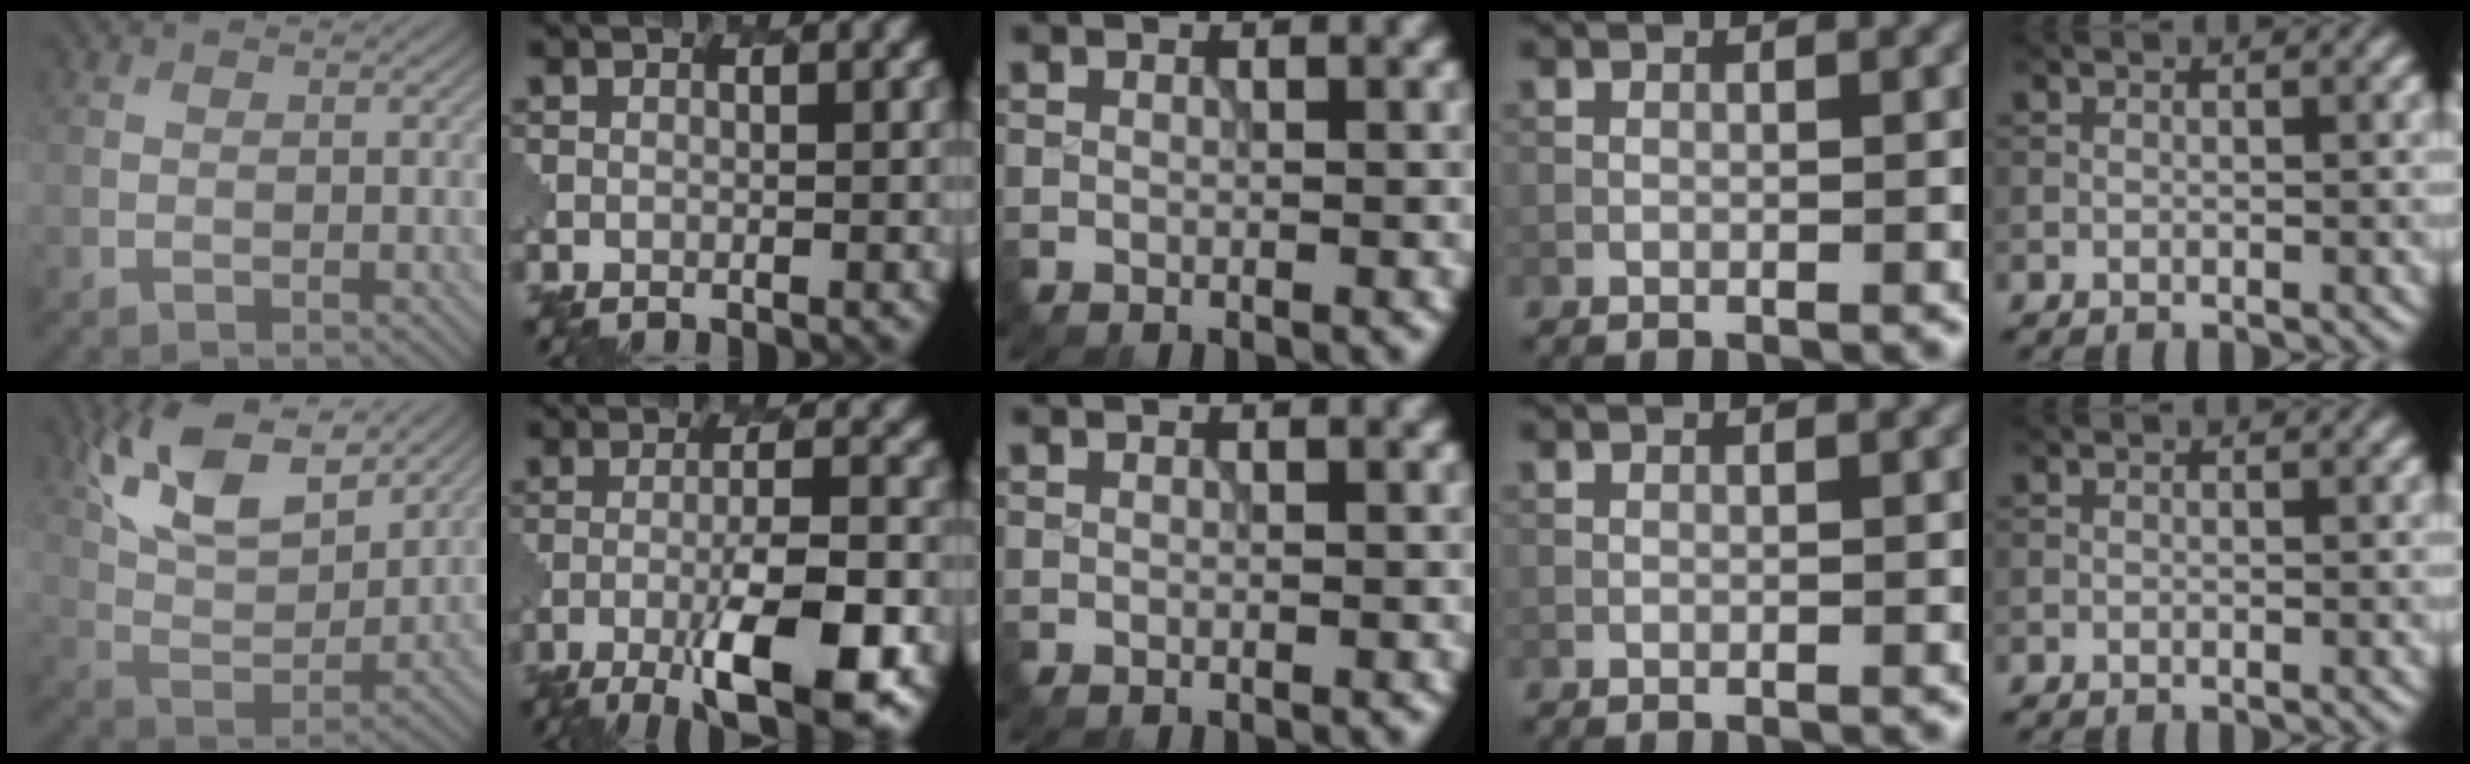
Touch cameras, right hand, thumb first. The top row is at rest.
{"thumb": {"total": 13.1, "force": [8.9, 5.0, 8.3], "torque": [-0.169, 0.004, 0.153]}, "index": {"total": 9.1, "force": [-4.5, 2.2, 7.6], "torque": [-0.125, -0.003, -0.073]}}